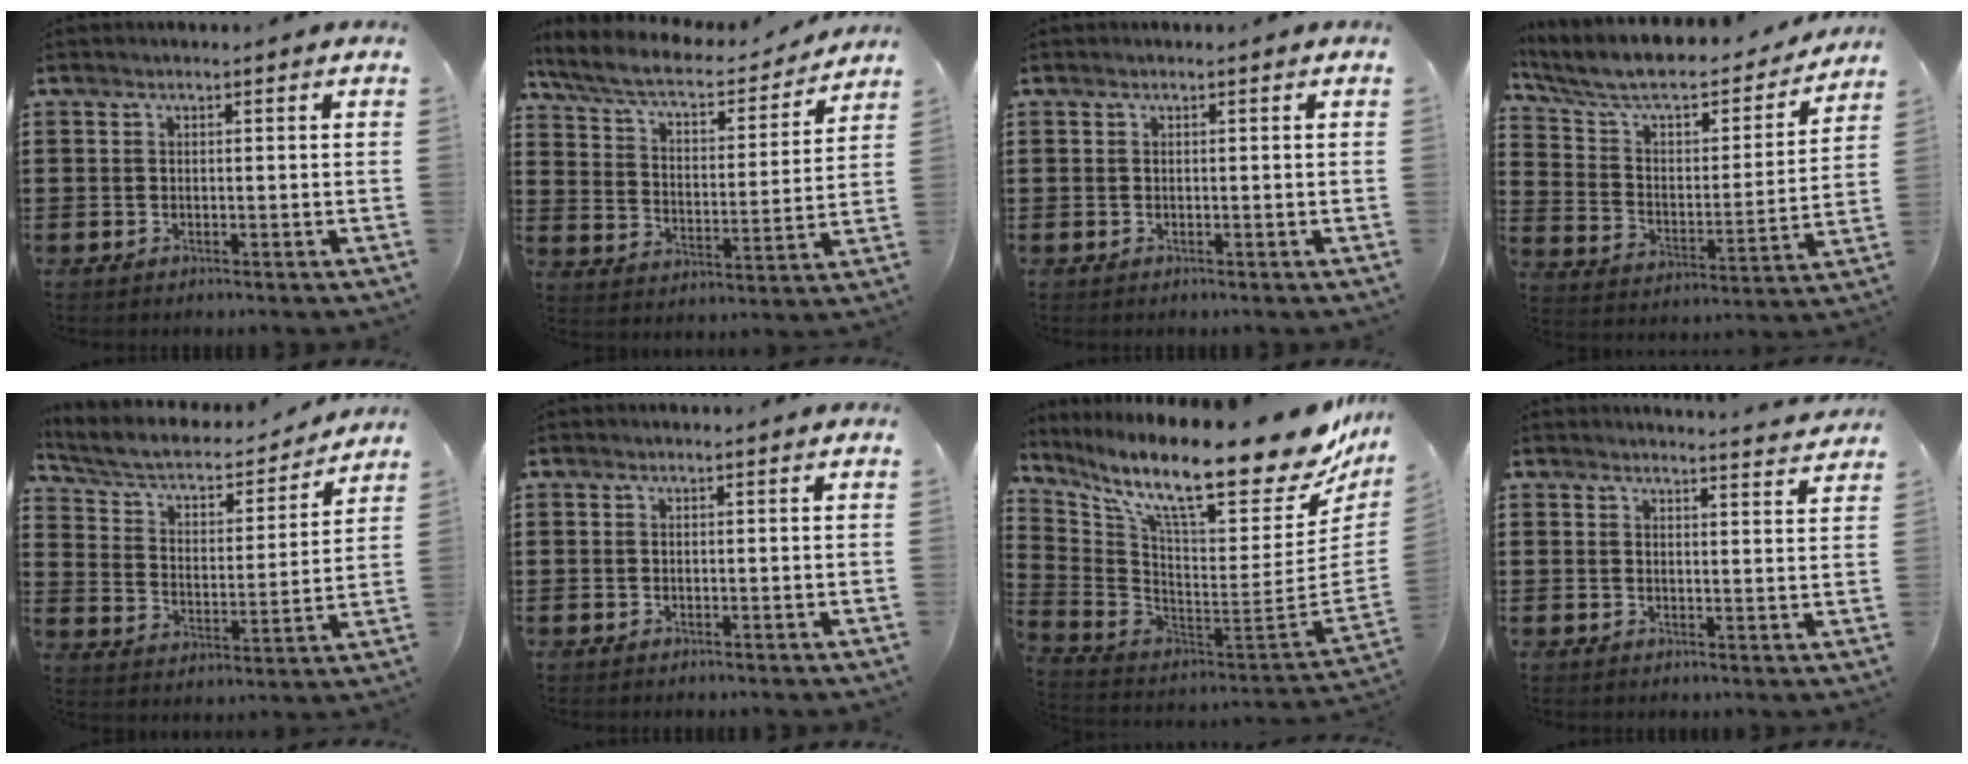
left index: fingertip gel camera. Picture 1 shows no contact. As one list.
[{"total": 7.1, "force": [6.1, 1.3, 3.3], "torque": [-0.093, -0.034, 0.102]}, {"total": 0.0}, {"total": 8.3, "force": [7.0, 2.1, 4.0], "torque": [-0.109, -0.049, 0.117]}, {"total": 5.1, "force": [4.1, 1.9, 2.3], "torque": [-0.065, -0.028, 0.063]}, {"total": 0.0}, {"total": 16.7, "force": [11.5, 2.0, 12.0], "torque": [-0.217, -0.094, 0.183]}, {"total": 2.9, "force": [2.9, -0.4, 0.2], "torque": [-0.005, -0.017, 0.052]}]